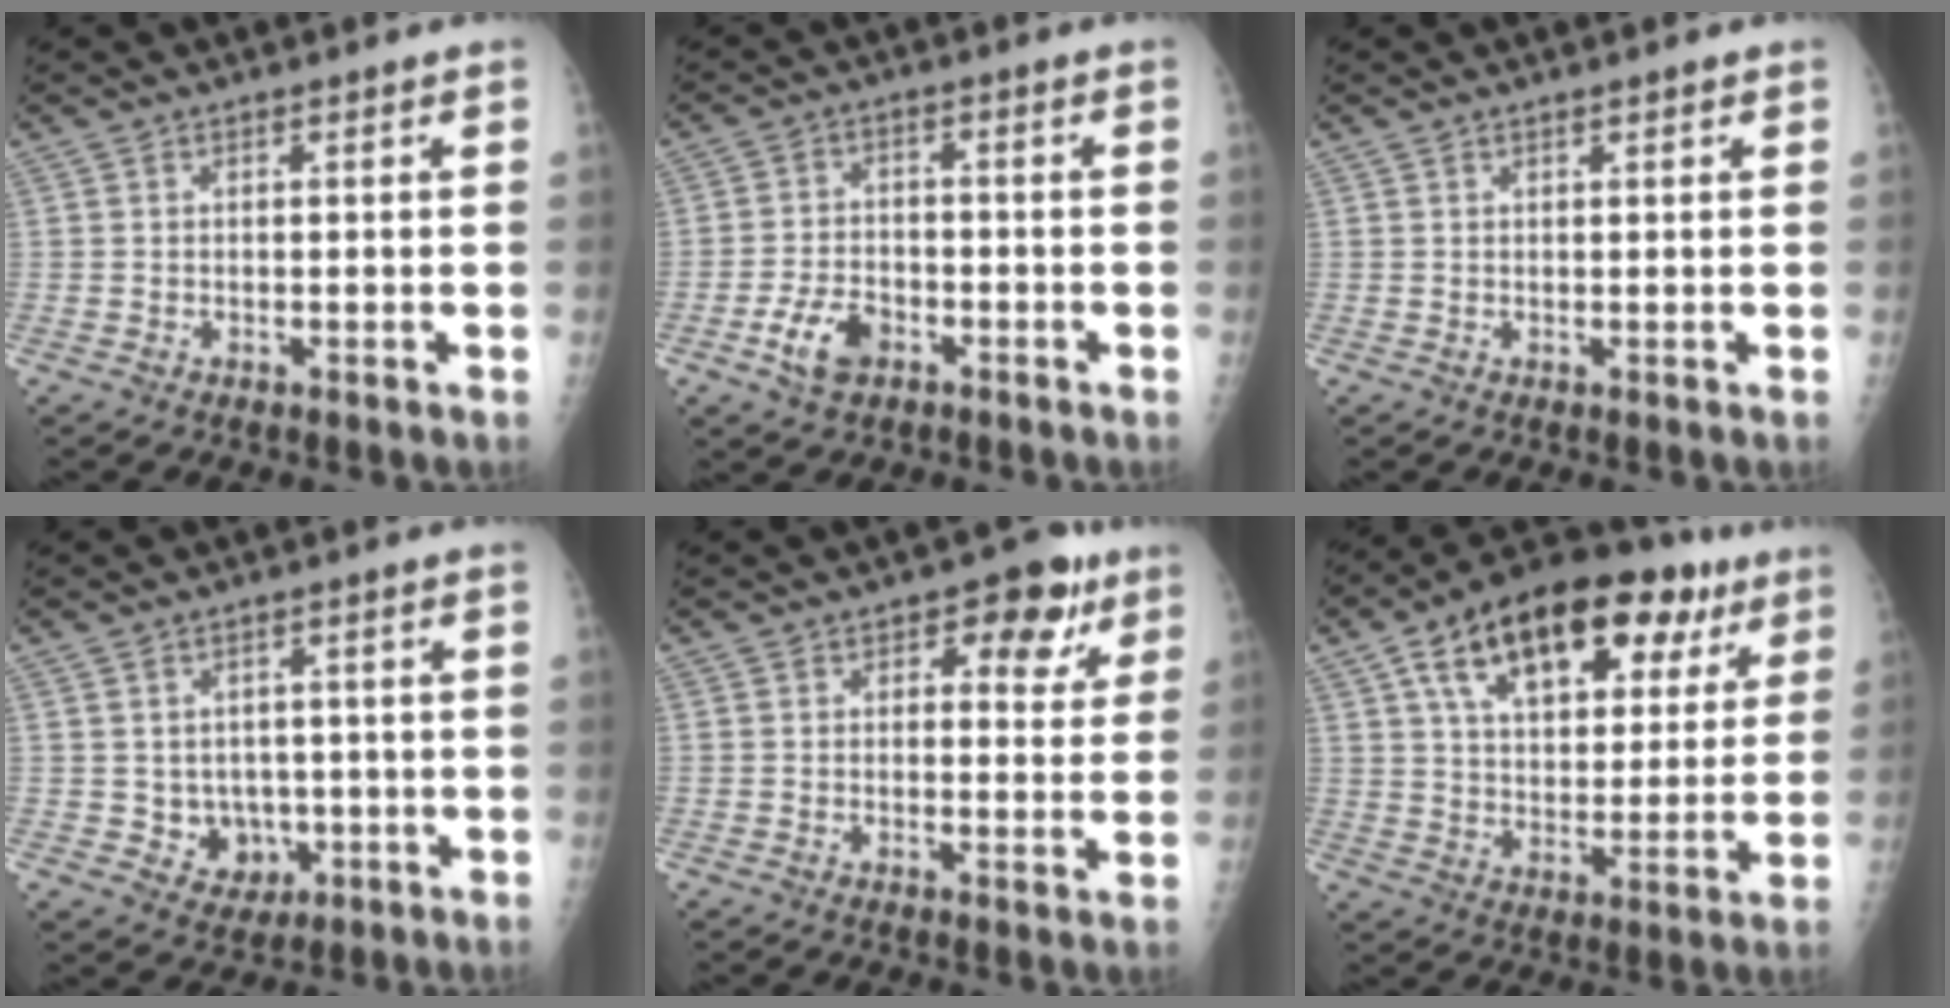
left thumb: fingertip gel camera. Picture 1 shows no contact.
{"total": 6.5, "force": [-3.3, 4.1, 3.9], "torque": [-0.068, 0.018, -0.058]}
{"total": 0.8, "force": [0.6, 0.2, 0.5], "torque": [-0.007, -0.001, 0.009]}
{"total": 5.8, "force": [-0.8, 5.1, 2.7], "torque": [-0.009, 0.004, 0.002]}
{"total": 8.1, "force": [4.0, 4.7, 5.2], "torque": [-0.021, -0.010, 0.044]}
{"total": 25.3, "force": [12.1, 13.5, 17.7], "torque": [-0.240, 0.010, 0.189]}